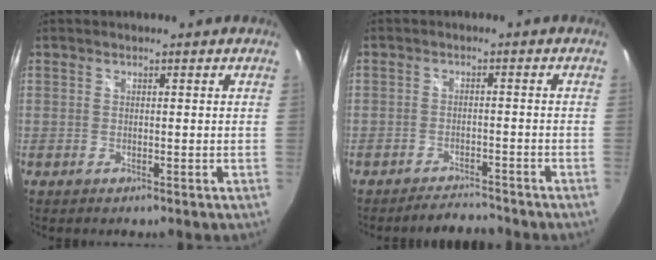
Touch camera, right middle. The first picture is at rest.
{"total": 4.2, "force": [-4.1, 0.5, 0.5], "torque": [-0.024, 0.006, -0.064]}